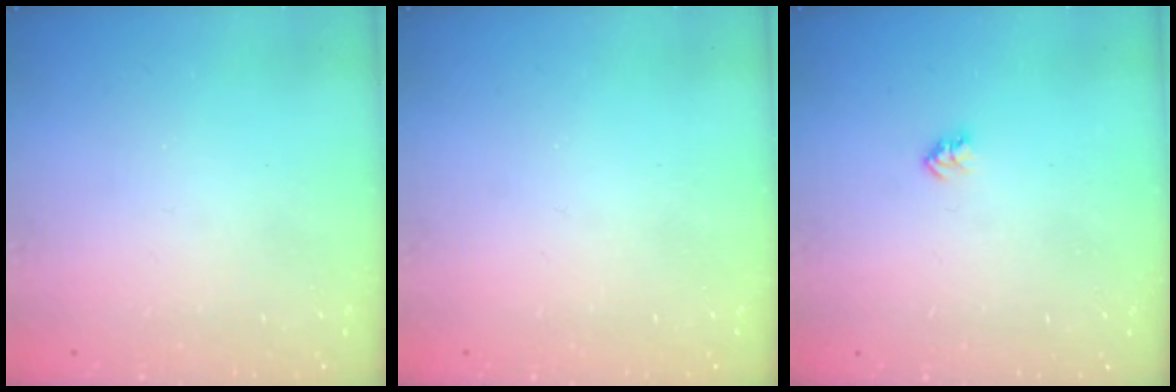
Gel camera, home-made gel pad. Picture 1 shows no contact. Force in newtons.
{"total": 0.0}
{"total": 2.6, "press": 2.6, "slide": 0.4}